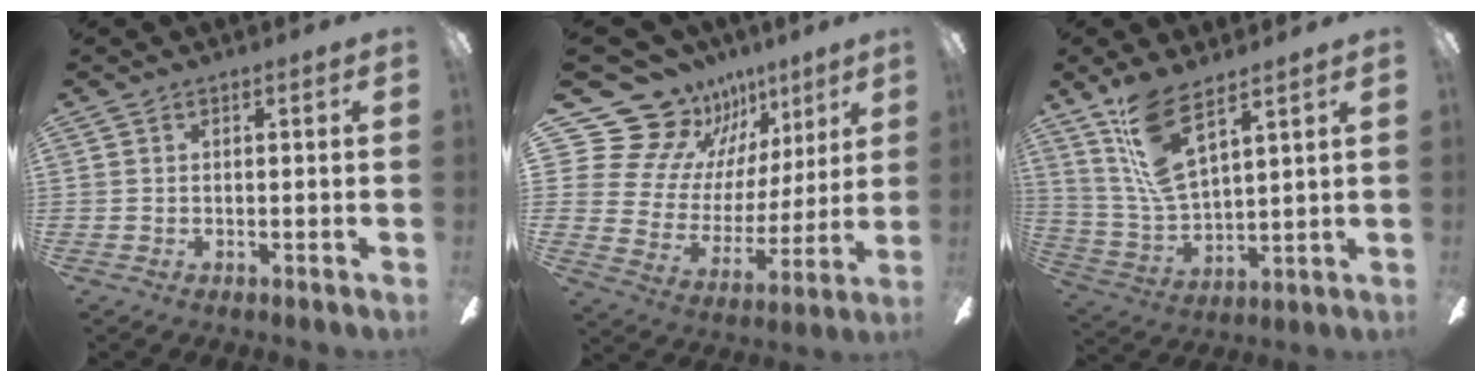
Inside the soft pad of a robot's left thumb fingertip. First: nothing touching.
{"total": 17.6, "force": [12.4, 11.4, 4.8], "torque": [-0.101, -0.101, 0.249]}
{"total": 13.1, "force": [8.6, 4.3, 8.9], "torque": [-0.198, -0.031, 0.159]}